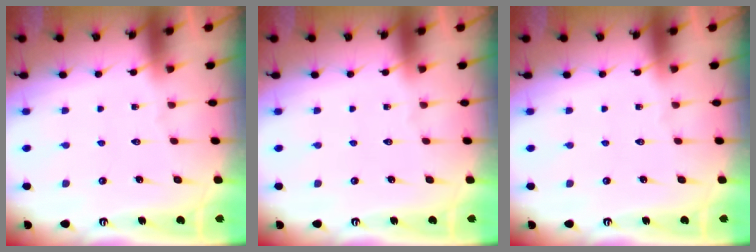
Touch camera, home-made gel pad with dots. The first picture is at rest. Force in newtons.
{"total": 0.0}
{"total": 0.0}